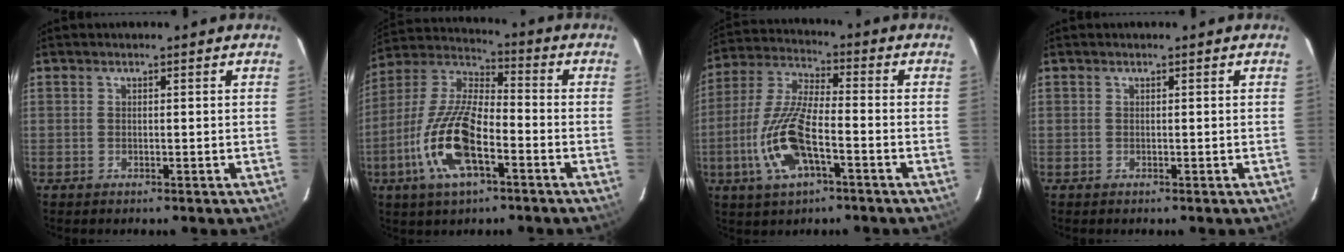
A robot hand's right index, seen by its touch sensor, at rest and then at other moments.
{"total": 16.2, "force": [-6.4, 5.9, 13.8], "torque": [-0.291, -0.008, -0.129]}
{"total": 13.7, "force": [-4.9, 4.6, 12.0], "torque": [-0.259, -0.005, -0.095]}
{"total": 0.0}